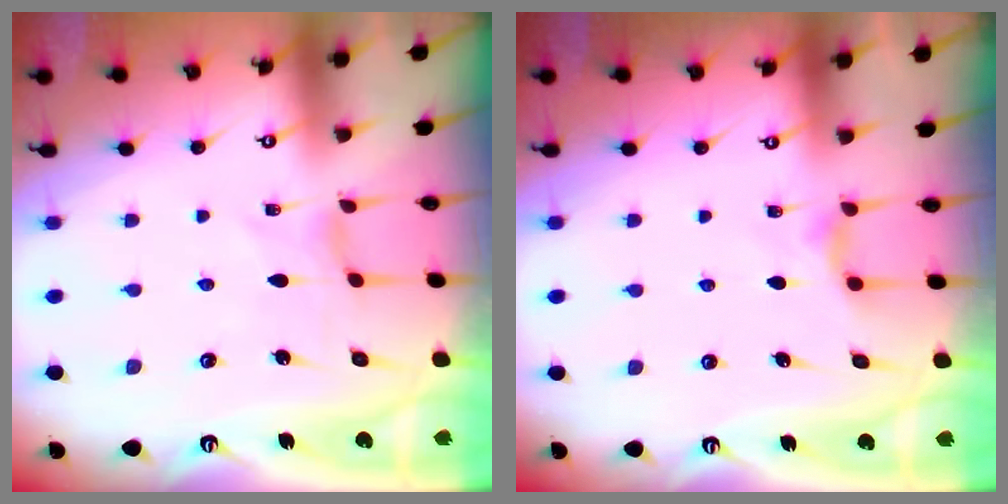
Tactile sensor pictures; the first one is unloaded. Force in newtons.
{"total": 3.7, "press": 3.6, "slide": 0.6}